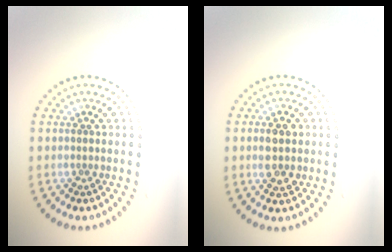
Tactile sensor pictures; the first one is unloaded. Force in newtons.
{"total": 2.9, "press": 2.9, "slide": 0.1}